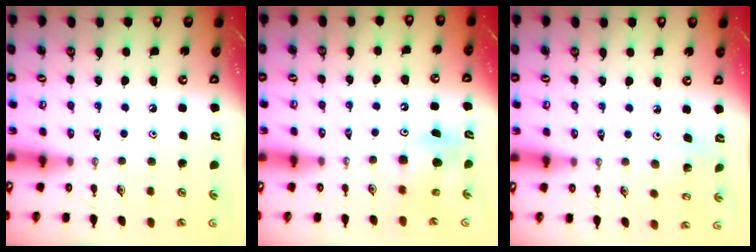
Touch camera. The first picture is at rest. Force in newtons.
{"total": 7.1, "press": 7.1, "slide": 0.4}
{"total": 3.0, "press": 3.0, "slide": 0.1}